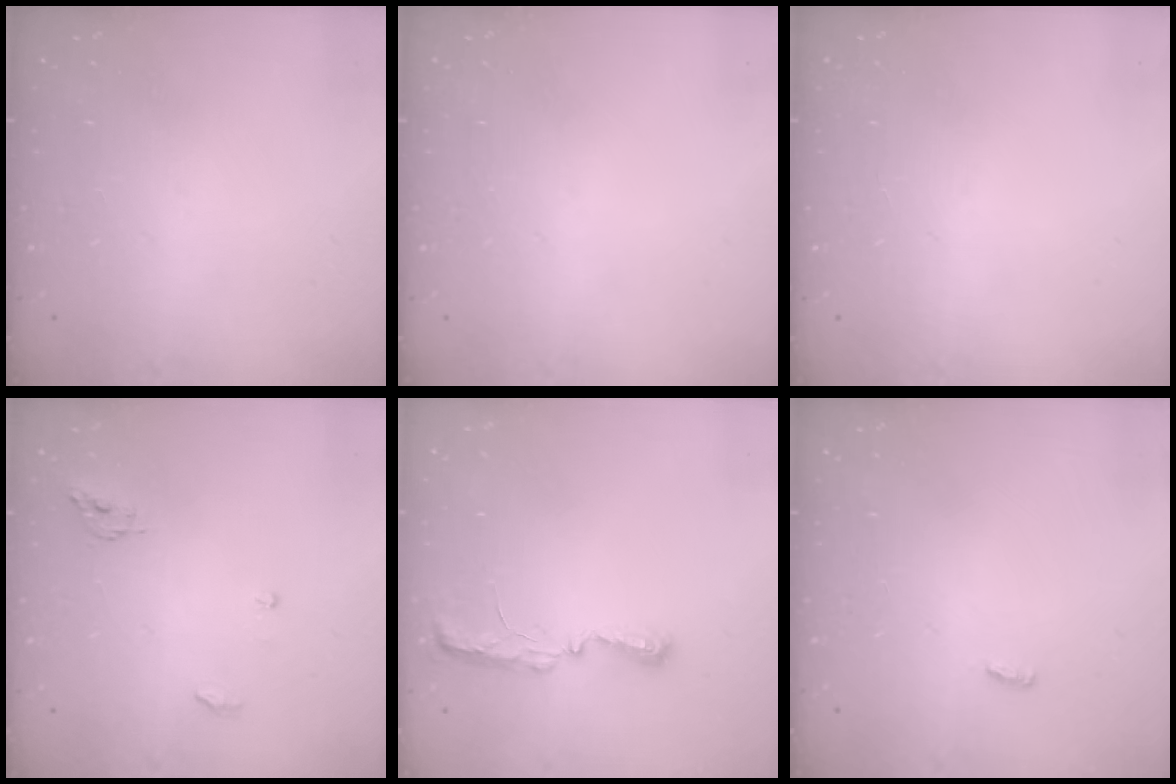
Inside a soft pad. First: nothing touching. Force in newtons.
{"total": 0.0}
{"total": 0.0}
{"total": 4.6, "press": 4.6, "slide": 0.3}
{"total": 5.4, "press": 5.3, "slide": 0.7}
{"total": 2.9, "press": 2.6, "slide": 1.3}